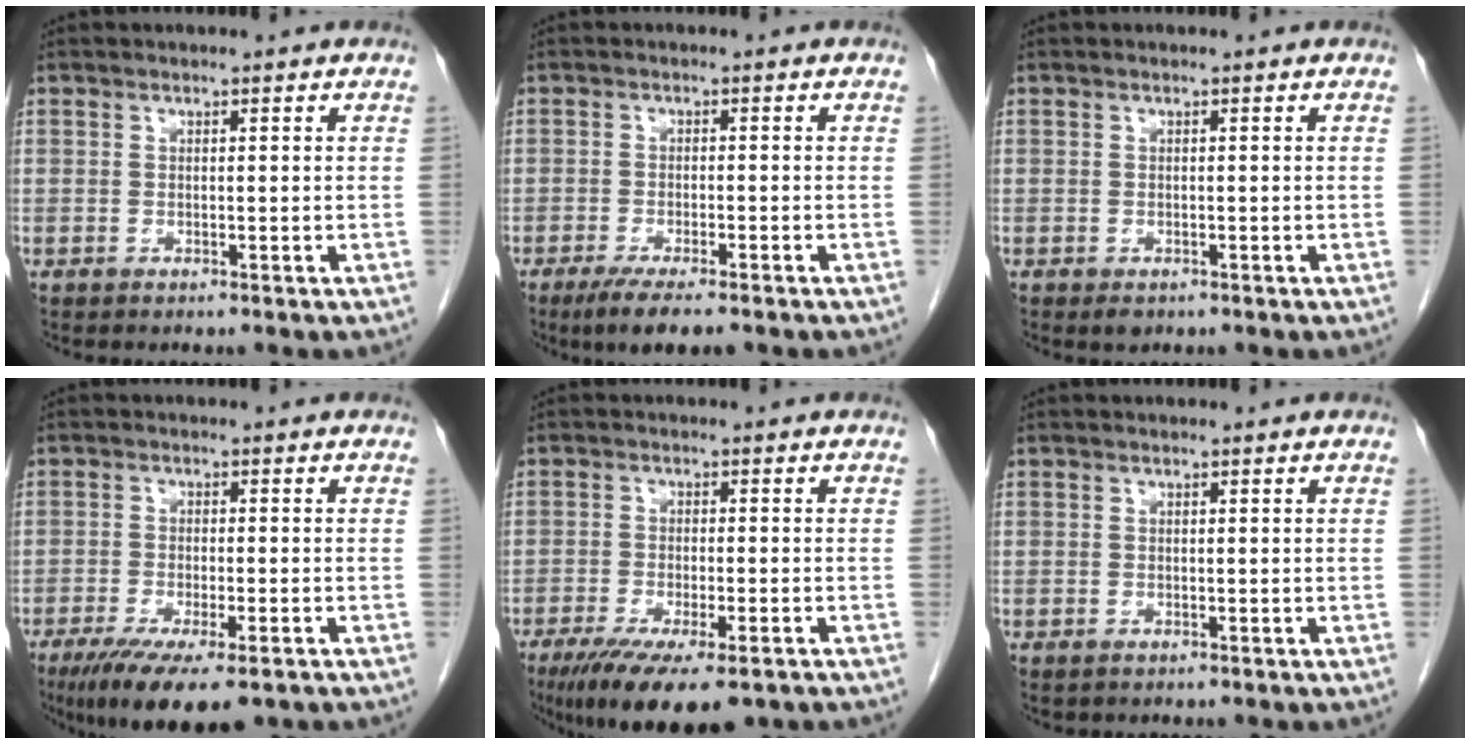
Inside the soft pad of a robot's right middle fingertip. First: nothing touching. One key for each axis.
{"total": 6.1, "fx": -4.4, "fy": 1.0, "fz": 4.1, "tx": -0.068, "ty": -0.016, "tz": -0.067}
{"total": 1.1, "fx": -0.6, "fy": 0.7, "fz": 0.6, "tx": -0.007, "ty": 0.000, "tz": -0.003}
{"total": 10.5, "fx": -7.0, "fy": 2.5, "fz": 7.4, "tx": -0.116, "ty": -0.023, "tz": -0.108}
{"total": 12.0, "fx": -8.1, "fy": 3.0, "fz": 8.2, "tx": -0.134, "ty": -0.025, "tz": -0.124}
{"total": 0.0}